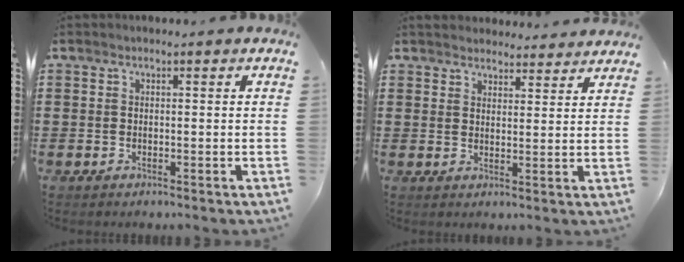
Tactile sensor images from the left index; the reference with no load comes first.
{"total": 3.3, "force": [3.2, 0.5, -0.1], "torque": [0.000, -0.014, 0.060]}